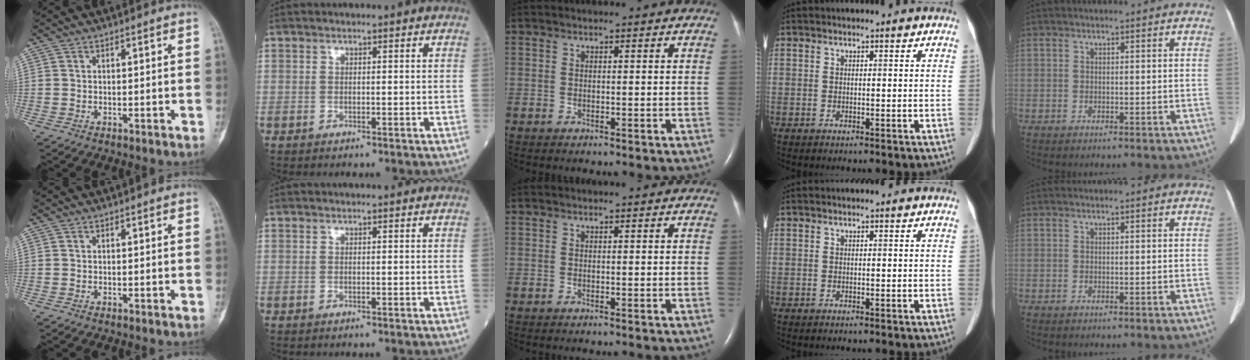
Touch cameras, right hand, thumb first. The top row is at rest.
{}